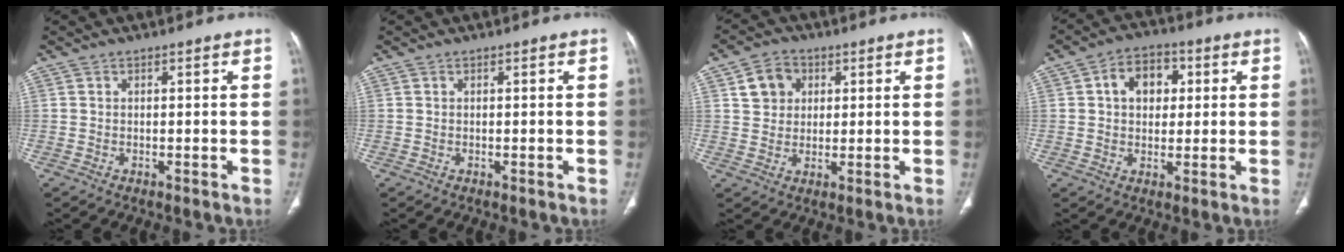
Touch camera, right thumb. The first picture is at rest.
{"total": 0.0}
{"total": 6.2, "force": [2.2, 5.2, 2.5], "torque": [-0.018, -0.001, 0.038]}
{"total": 8.6, "force": [2.1, 6.2, 5.5], "torque": [-0.055, 0.006, 0.027]}